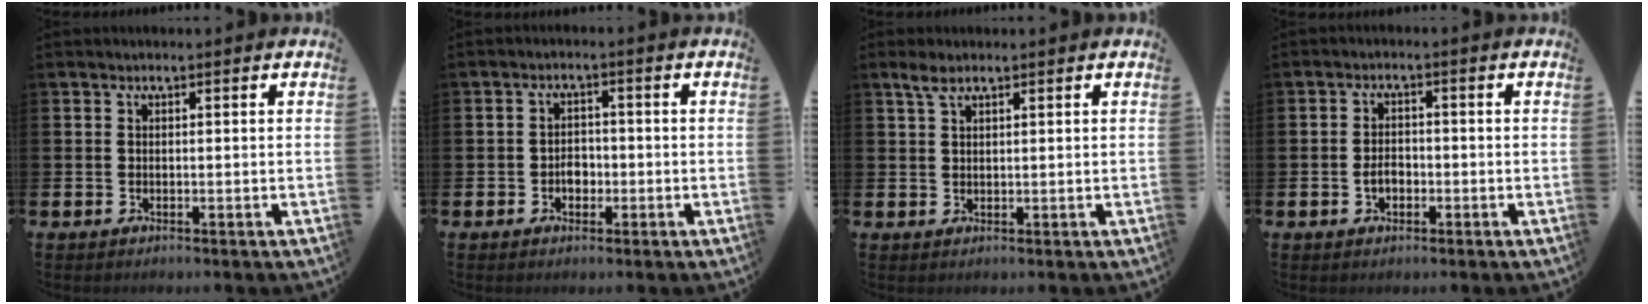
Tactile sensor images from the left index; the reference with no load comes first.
{"total": 2.3, "force": [-0.7, 1.8, 1.3], "torque": [-0.015, 0.002, -0.018]}
{"total": 2.6, "force": [1.9, 0.9, 1.6], "torque": [-0.032, 0.005, 0.033]}
{"total": 2.3, "force": [-0.7, 1.6, 1.6], "torque": [-0.022, 0.000, -0.017]}